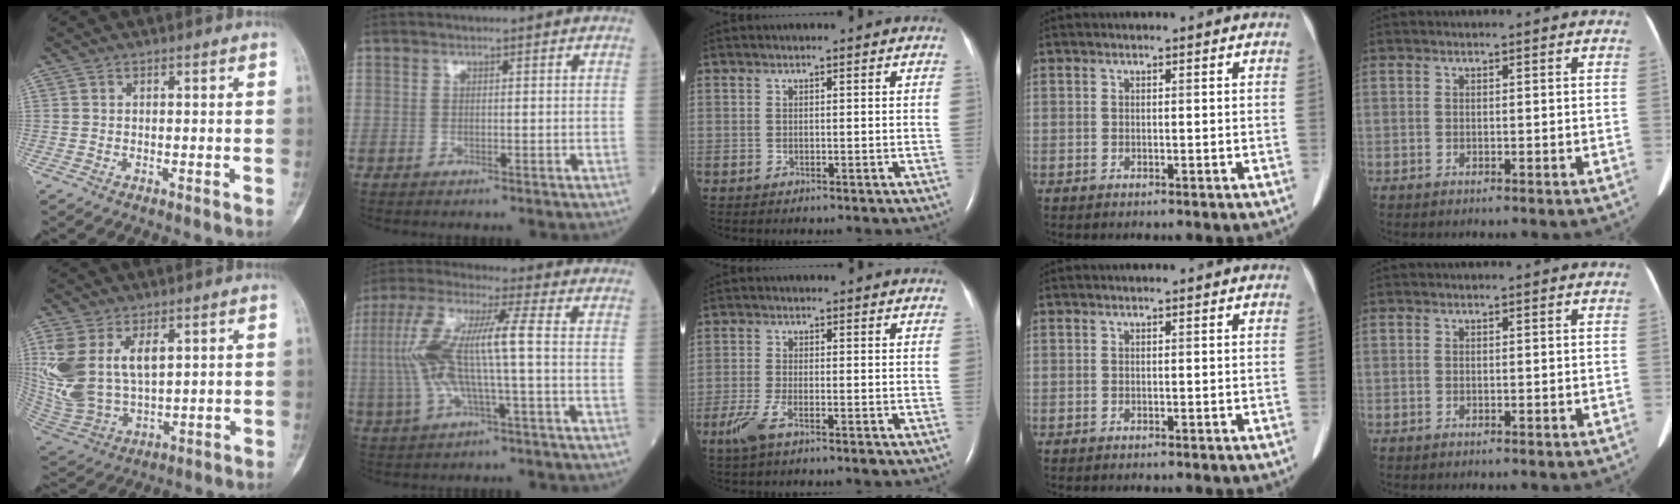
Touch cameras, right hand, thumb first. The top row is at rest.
{"thumb": {"total": 15.4, "force": [4.8, 9.2, 11.5], "torque": [-0.240, -0.013, 0.113]}, "index": {"total": 12.5, "force": [-0.6, 1.2, 12.4], "torque": [-0.267, 0.024, -0.016]}, "middle": {"total": 4.1, "force": [-2.5, 0.6, 3.1], "torque": [-0.074, -0.010, -0.052]}}